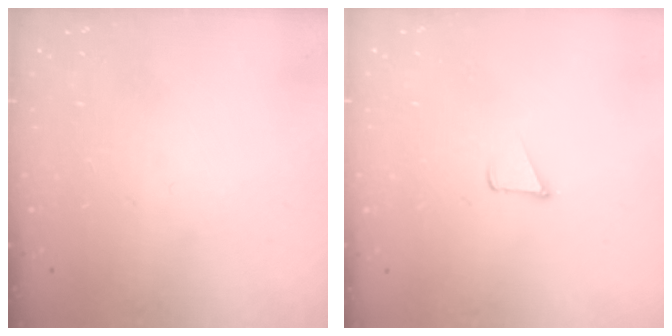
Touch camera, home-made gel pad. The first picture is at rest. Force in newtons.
{"total": 1.8, "press": 1.7, "slide": 0.1}